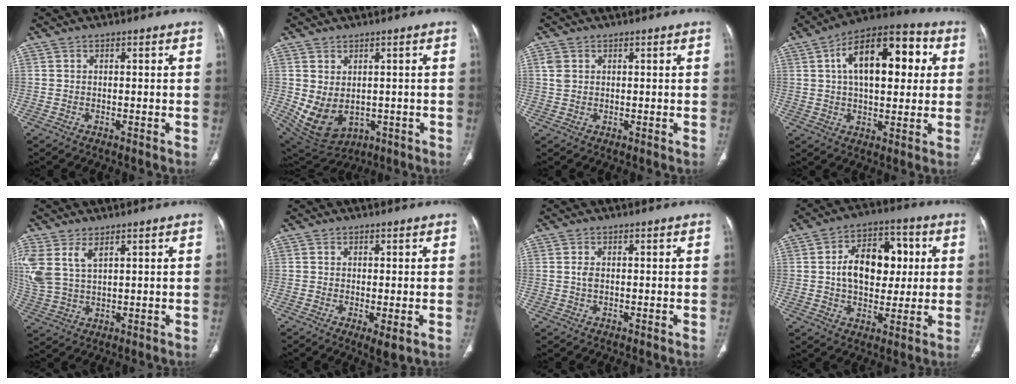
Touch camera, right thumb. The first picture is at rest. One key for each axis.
{"total": 10.0, "fx": -1.0, "fy": 7.3, "fz": 6.8, "tx": -0.113, "ty": -0.002, "tz": 0.018}
{"total": 2.2, "fx": 0.7, "fy": 1.8, "fz": 1.2, "tx": -0.023, "ty": 0.002, "tz": 0.018}
{"total": 18.9, "fx": 4.6, "fy": 9.6, "fz": 15.7, "tx": -0.209, "ty": 0.020, "tz": 0.061}
{"total": 9.8, "fx": 4.3, "fy": 5.4, "fz": 7.0, "tx": -0.173, "ty": -0.004, "tz": 0.100}
{"total": 3.0, "fx": -0.8, "fy": 0.9, "fz": 2.8, "tx": -0.052, "ty": -0.013, "tz": -0.012}
{"total": 1.3, "fx": 0.0, "fy": 0.7, "fz": 1.0, "tx": -0.022, "ty": 0.000, "tz": 0.000}
{"total": 14.6, "fx": 1.8, "fy": 9.6, "fz": 10.9, "tx": -0.128, "ty": 0.018, "tz": 0.025}